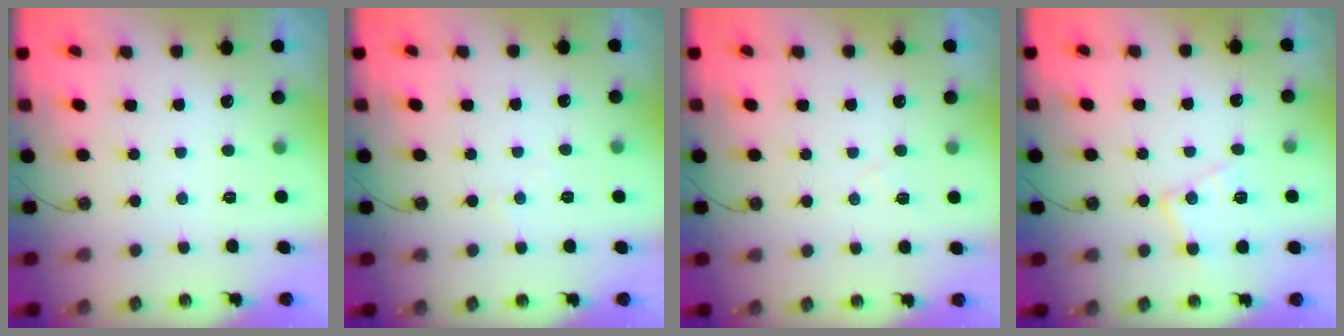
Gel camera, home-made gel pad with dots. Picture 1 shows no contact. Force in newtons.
{"total": 2.7, "press": 2.6, "slide": 0.5}
{"total": 7.4, "press": 7.4, "slide": 0.8}
{"total": 12.7, "press": 12.6, "slide": 0.8}